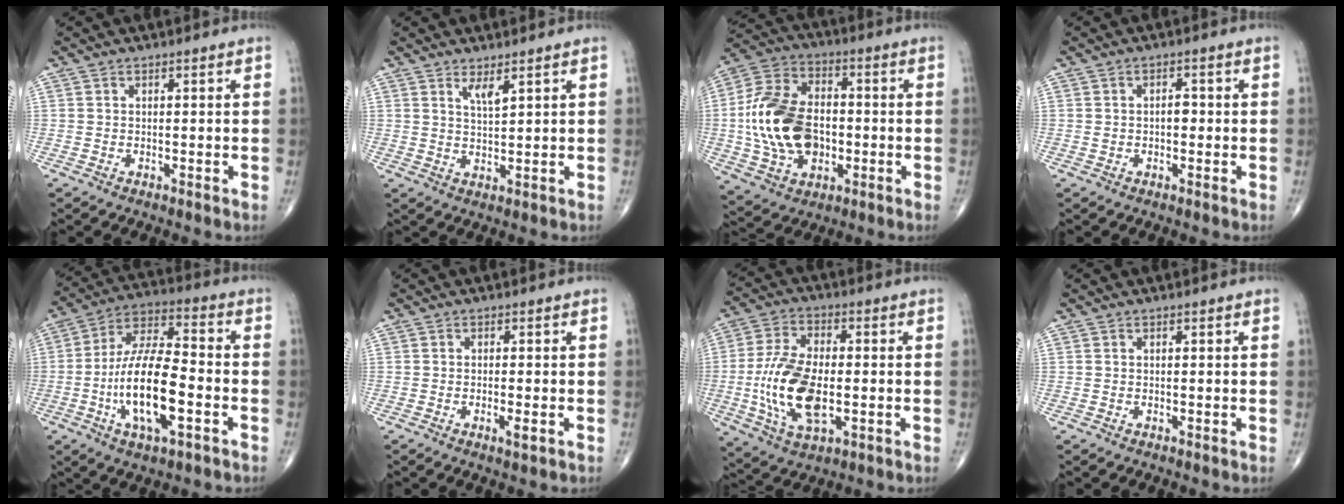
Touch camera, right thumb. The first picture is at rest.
{"total": 2.8, "force": [1.8, 0.5, 2.1], "torque": [-0.038, -0.019, 0.035]}
{"total": 18.7, "force": [-1.7, 12.5, 13.8], "torque": [-0.247, 0.020, -0.025]}
{"total": 2.0, "force": [-0.1, 1.3, 1.5], "torque": [-0.019, 0.009, -0.003]}
{"total": 16.9, "force": [-4.5, 6.3, 15.0], "torque": [-0.278, 0.031, -0.083]}
{"total": 2.0, "force": [-0.8, 0.3, 1.8], "torque": [-0.030, -0.005, -0.015]}
{"total": 15.5, "force": [-2.2, 7.8, 13.2], "torque": [-0.263, 0.002, -0.038]}
{"total": 0.0}